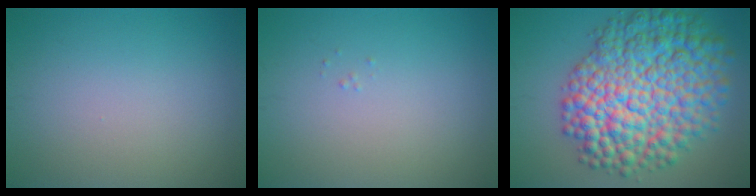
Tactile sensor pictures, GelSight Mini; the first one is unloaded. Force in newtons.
{"total": 0.0}
{"total": 13.4, "press": 13.4, "slide": 0.3}